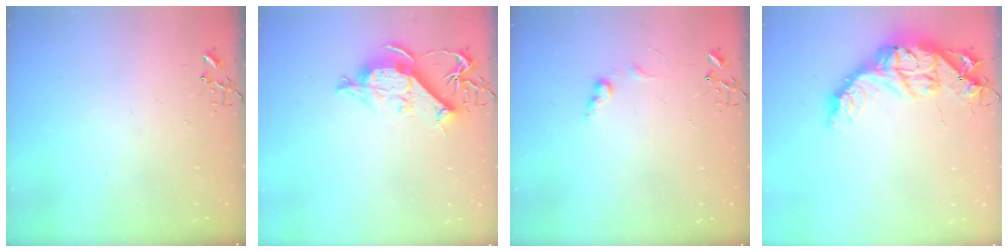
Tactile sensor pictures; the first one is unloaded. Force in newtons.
{"total": 10.6, "press": 10.5, "slide": 1.1}
{"total": 6.8, "press": 6.8, "slide": 0.7}
{"total": 15.6, "press": 15.5, "slide": 1.3}